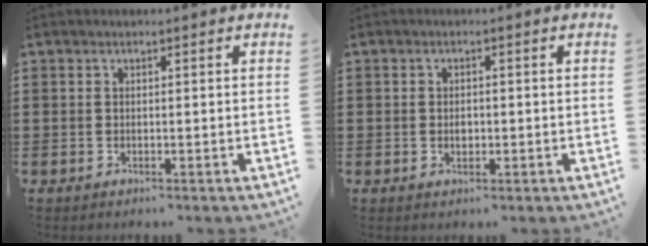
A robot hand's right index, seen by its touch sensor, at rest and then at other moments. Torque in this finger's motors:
{"motor_torque": [0.75, 1.39, 0.00, 0.03]}